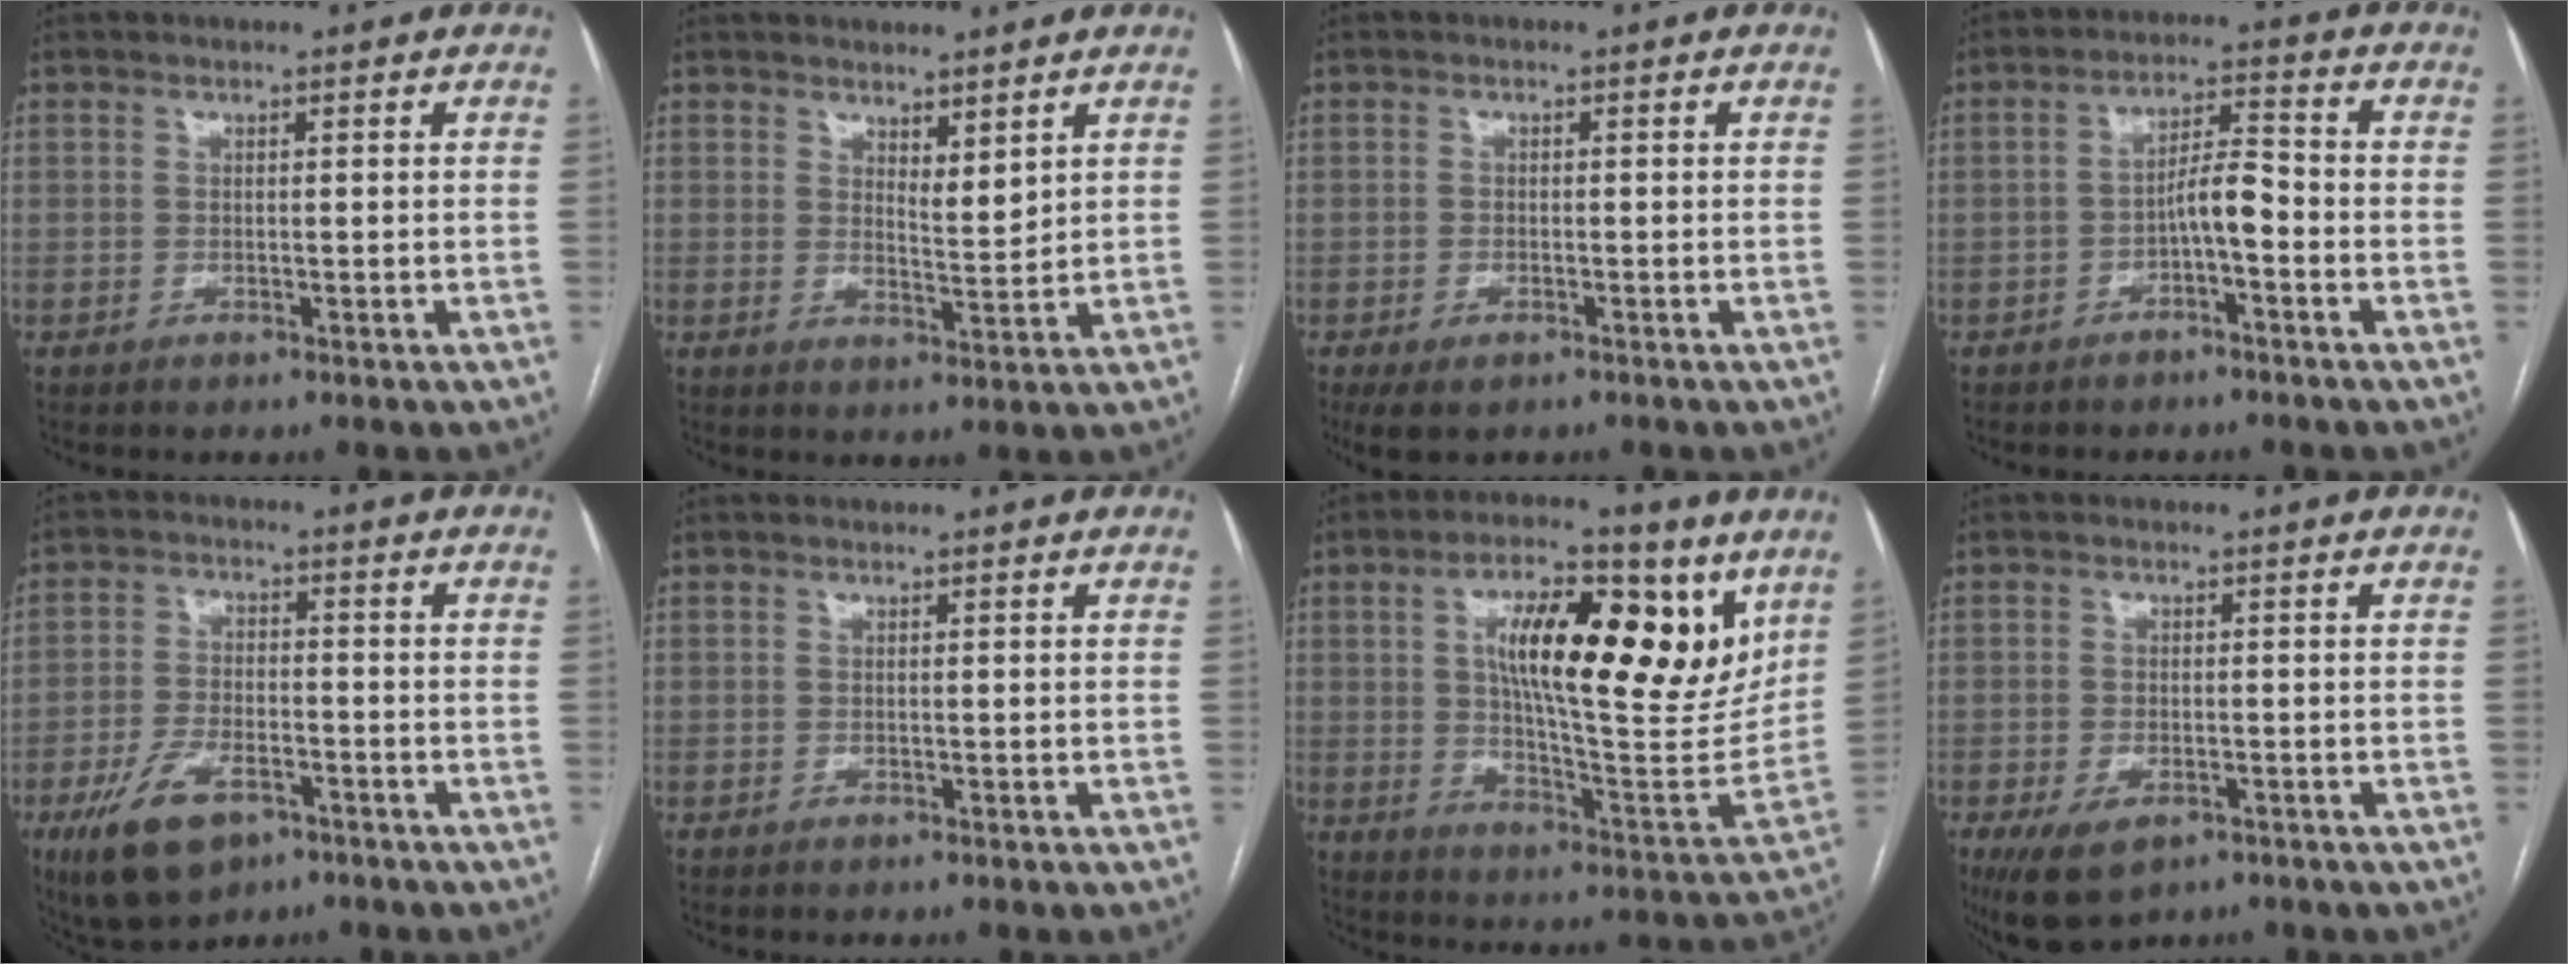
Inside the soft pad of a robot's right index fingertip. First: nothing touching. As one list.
[{"total": 2.3, "force": [1.8, 0.4, 1.4], "torque": [-0.028, -0.013, 0.037]}, {"total": 3.7, "force": [-2.4, 1.7, 2.2], "torque": [-0.044, -0.007, -0.031]}, {"total": 4.9, "force": [-1.9, 1.0, 4.5], "torque": [-0.075, 0.017, -0.031]}, {"total": 9.7, "force": [-5.3, 4.6, 6.7], "torque": [-0.138, -0.005, -0.086]}, {"total": 0.0}, {"total": 20.7, "force": [8.3, 6.1, 18.0], "torque": [-0.272, 0.008, 0.134]}, {"total": 6.3, "force": [-3.6, 3.2, 4.0], "torque": [-0.074, -0.008, -0.052]}]